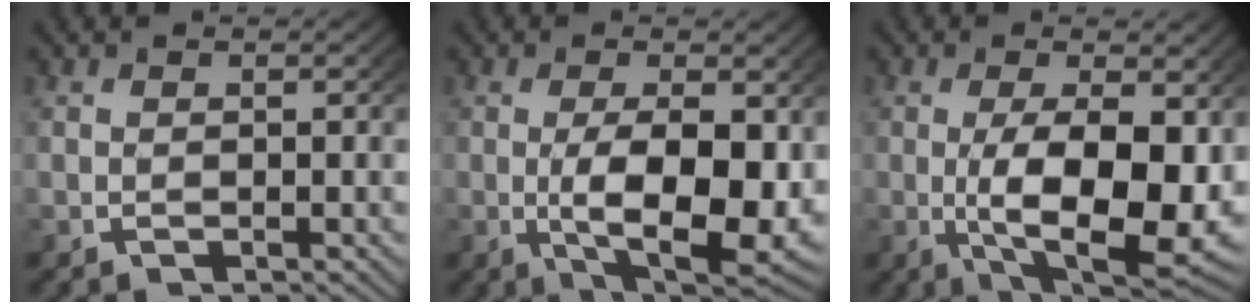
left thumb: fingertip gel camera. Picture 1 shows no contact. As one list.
[{"total": 10.1, "force": [-1.6, 5.4, 8.3], "torque": [-0.155, -0.043, -0.003]}, {"total": 11.6, "force": [-1.3, 6.2, 9.8], "torque": [-0.187, -0.046, 0.005]}]